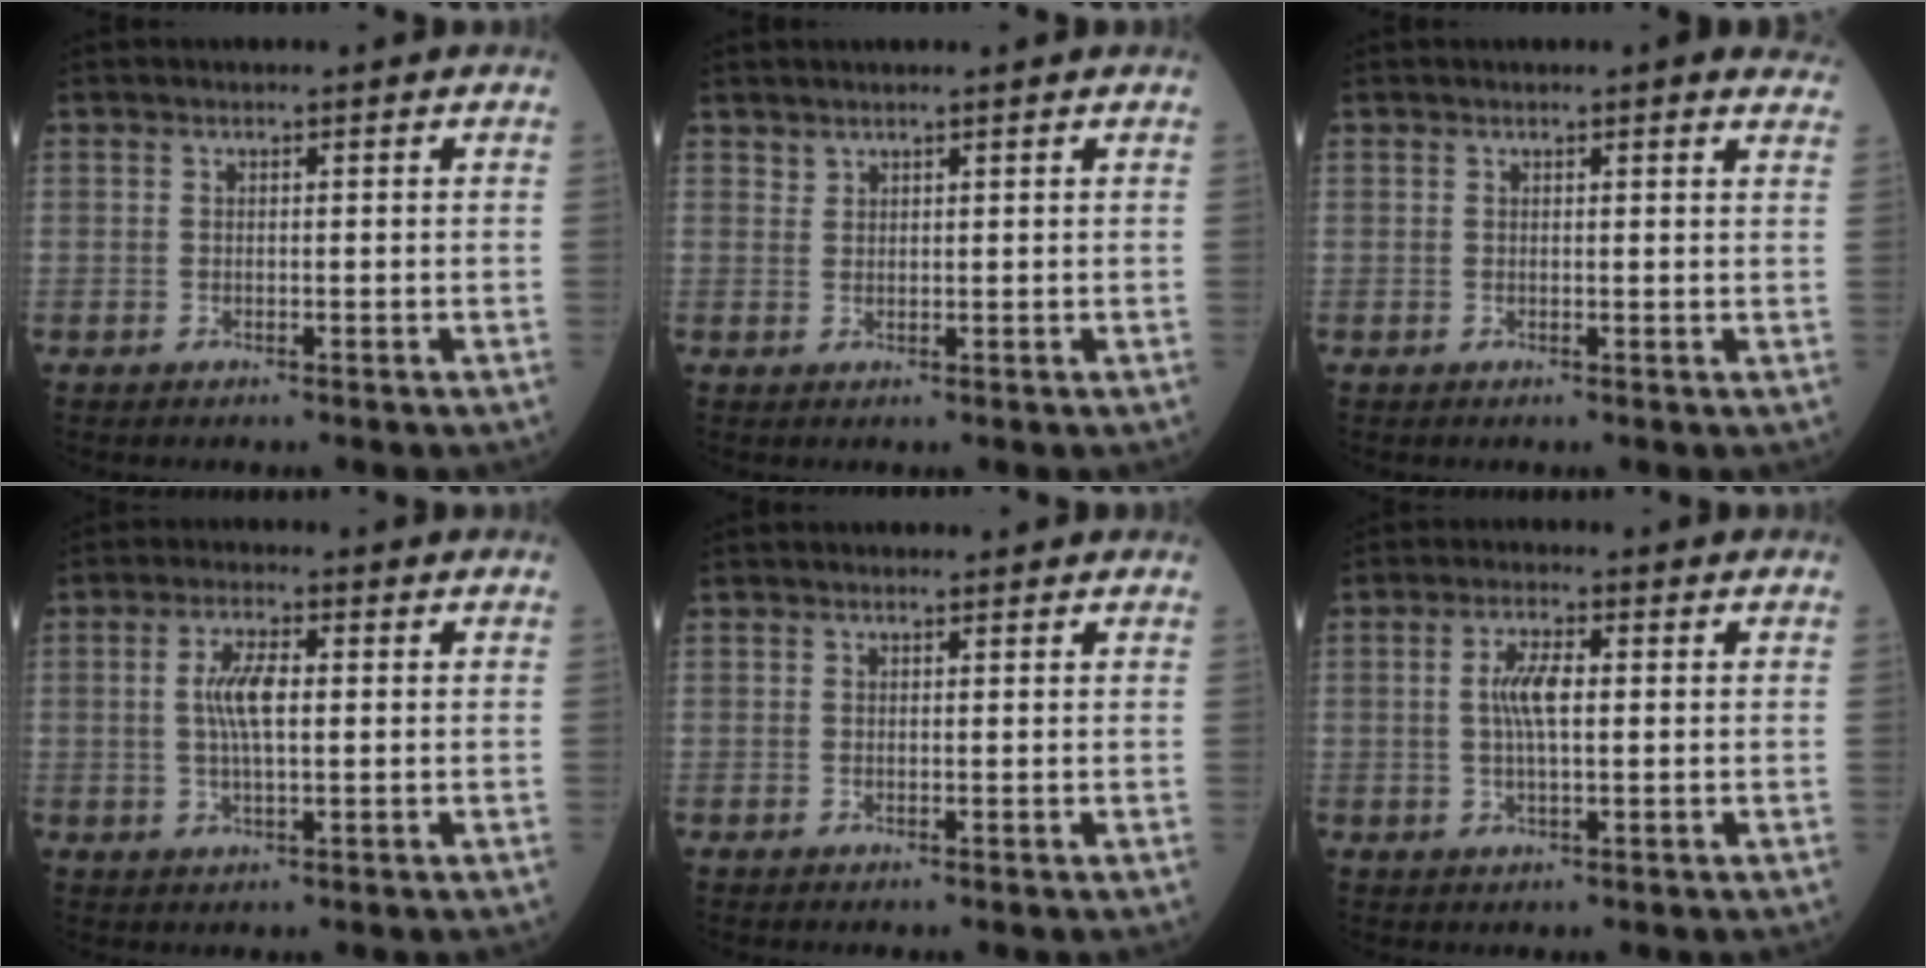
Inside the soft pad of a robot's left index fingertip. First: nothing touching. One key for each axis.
{"total": 1.7, "fx": 1.7, "fy": 0.1, "fz": 0.4, "tx": -0.002, "ty": 0.011, "tz": 0.033}
{"total": 4.8, "fx": 4.4, "fy": 0.5, "fz": 1.7, "tx": -0.009, "ty": -0.002, "tz": 0.024}
{"total": 5.5, "fx": 0.4, "fy": 1.4, "fz": 5.3, "tx": -0.114, "ty": 0.006, "tz": 0.006}
{"total": 0.6, "fx": 0.5, "fy": 0.3, "fz": 0.1, "tx": -0.009, "ty": -0.001, "tz": 0.005}
{"total": 4.9, "fx": 0.4, "fy": 1.2, "fz": 4.7, "tx": -0.101, "ty": 0.006, "tz": 0.005}